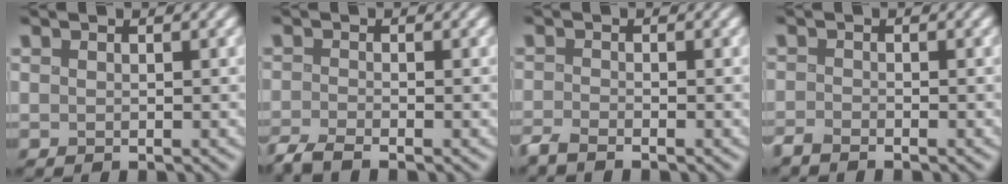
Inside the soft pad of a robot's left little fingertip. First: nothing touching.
{"total": 2.7, "force": [-2.3, 0.2, 1.4], "torque": [-0.022, -0.007, -0.053]}
{"total": 2.0, "force": [-1.8, 0.1, 0.8], "torque": [-0.014, -0.007, -0.042]}
{"total": 1.7, "force": [-1.6, 0.1, 0.4], "torque": [-0.007, -0.005, -0.037]}